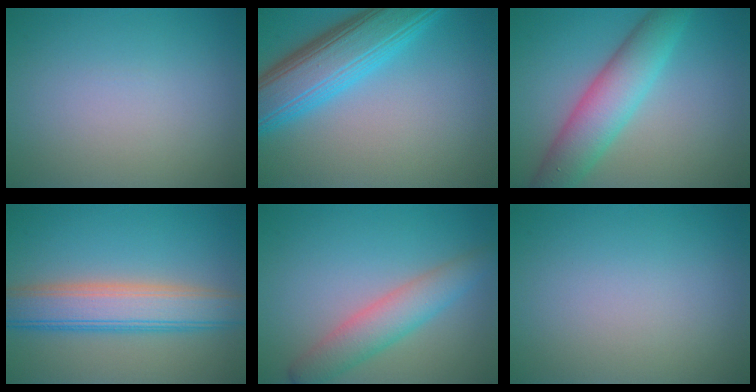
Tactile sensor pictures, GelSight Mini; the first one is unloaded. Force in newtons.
{"total": 8.3, "press": 8.3, "slide": 0.2}
{"total": 6.1, "press": 6.1, "slide": 0.1}
{"total": 6.5, "press": 6.5, "slide": 0.4}
{"total": 4.0, "press": 4.0, "slide": 0.2}
{"total": 0.0}